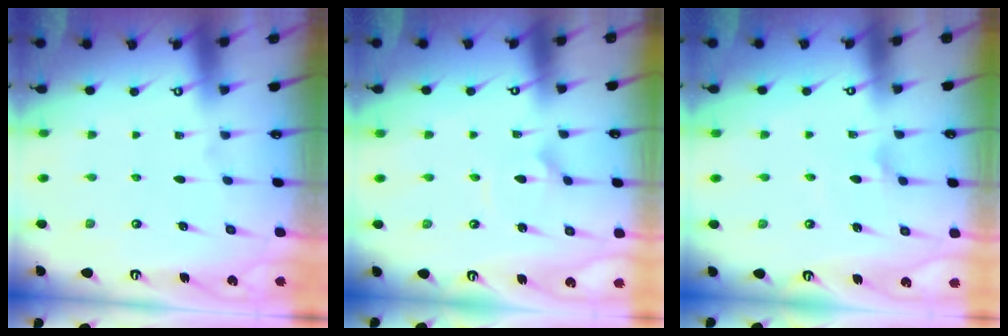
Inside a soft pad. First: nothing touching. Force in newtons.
{"total": 2.7, "press": 2.7, "slide": 0.1}
{"total": 2.6, "press": 2.6, "slide": 0.3}